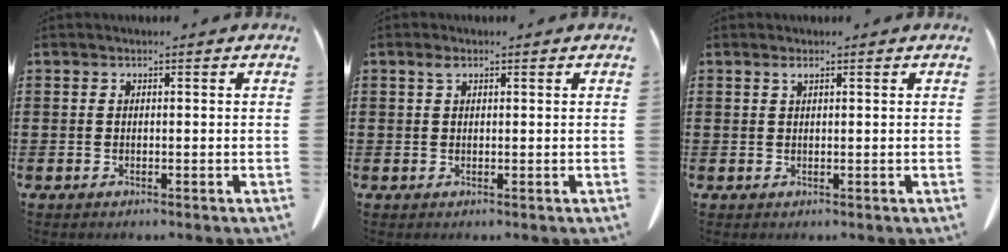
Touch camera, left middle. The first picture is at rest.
{"total": 1.4, "force": [0.7, 0.7, 1.0], "torque": [-0.023, 0.003, 0.013]}
{"total": 1.0, "force": [0.6, 0.1, 0.8], "torque": [-0.018, -0.001, 0.013]}